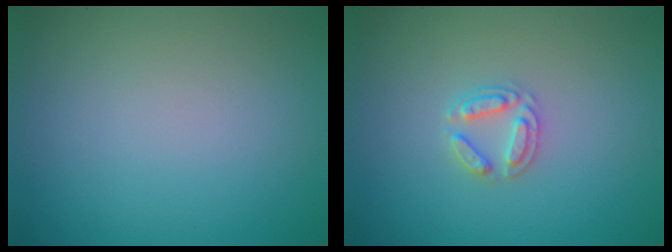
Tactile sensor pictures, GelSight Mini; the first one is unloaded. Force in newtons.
{"total": 2.2, "press": 2.2, "slide": 0.3}